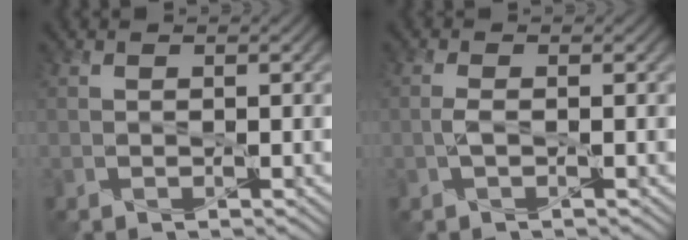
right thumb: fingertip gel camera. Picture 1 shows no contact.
{"total": 1.2, "force": [-0.3, 0.3, 1.1], "torque": [-0.027, 0.002, -0.009]}